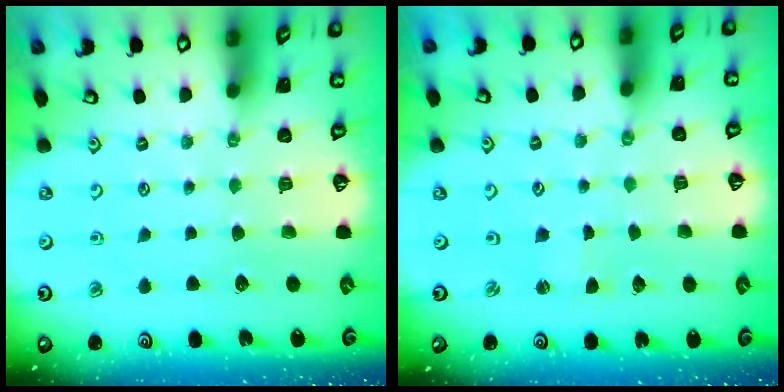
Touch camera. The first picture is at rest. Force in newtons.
{"total": 0.0}